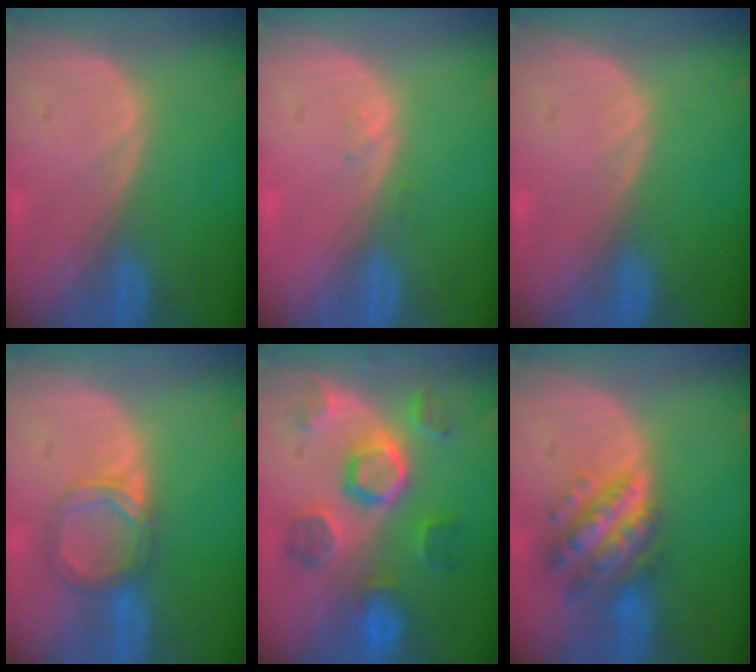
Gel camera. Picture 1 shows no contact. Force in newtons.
{"total": 0.9, "press": 0.8, "slide": 0.4}
{"total": 0.0}
{"total": 4.5, "press": 4.5, "slide": 0.4}
{"total": 9.1, "press": 9.0, "slide": 1.4}
{"total": 7.5, "press": 7.5, "slide": 0.5}